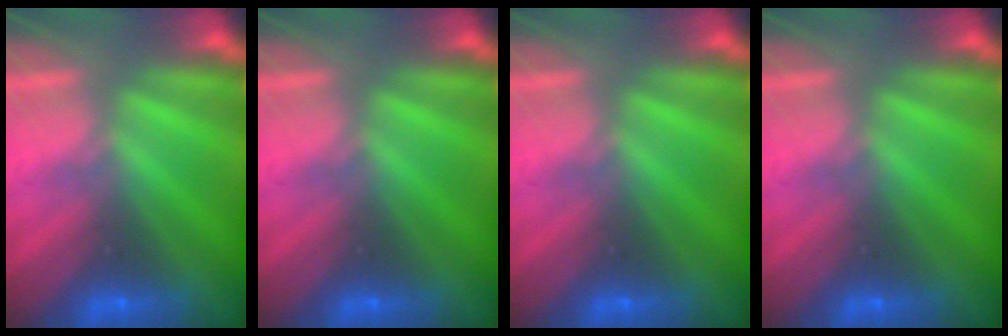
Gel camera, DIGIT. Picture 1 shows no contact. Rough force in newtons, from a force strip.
{"total": 0.0}
{"total": 0.0}
{"total": 0.0}